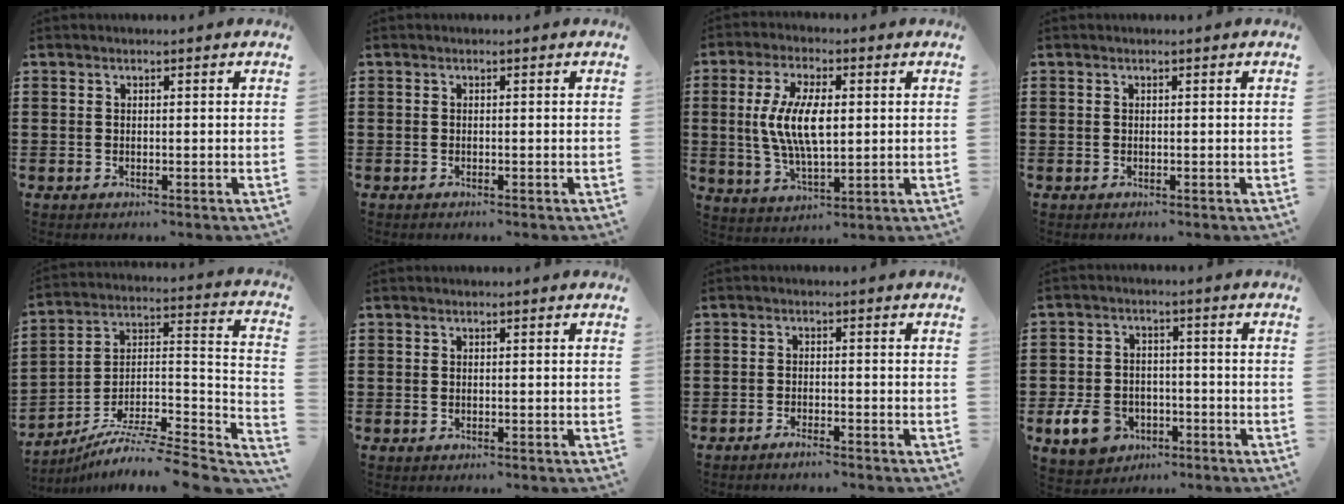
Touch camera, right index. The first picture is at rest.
{"total": 0.0}
{"total": 9.4, "force": [0.6, 3.9, 8.5], "torque": [-0.187, 0.003, 0.004]}
{"total": 0.0}
{"total": 7.5, "force": [-6.0, 0.7, 4.4], "torque": [-0.070, -0.005, -0.122]}
{"total": 0.0}
{"total": 1.4, "force": [-1.4, 0.0, 0.4], "torque": [-0.008, 0.002, -0.026]}
{"total": 6.7, "force": [-3.3, 4.8, 3.4], "torque": [-0.095, 0.007, -0.067]}